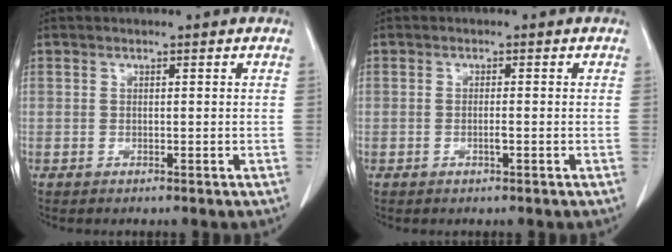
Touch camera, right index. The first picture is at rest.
{"total": 1.1, "force": [-0.4, 0.0, 1.0], "torque": [-0.023, 0.000, -0.007]}